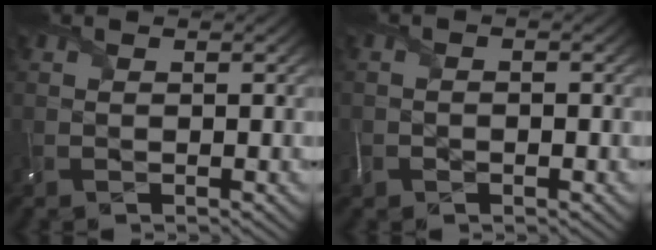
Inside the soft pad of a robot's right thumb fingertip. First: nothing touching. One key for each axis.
{"total": 1.5, "fx": -1.1, "fy": 0.8, "fz": 0.5, "tx": 0.000, "ty": -0.009, "tz": -0.020}